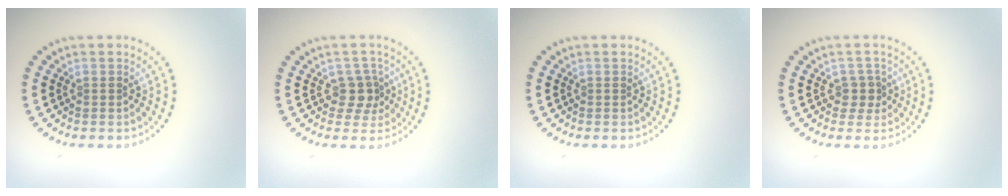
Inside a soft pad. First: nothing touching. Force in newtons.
{"total": 2.3, "press": 1.8, "slide": 1.3}
{"total": 0.0}
{"total": 1.8, "press": 1.4, "slide": 1.1}